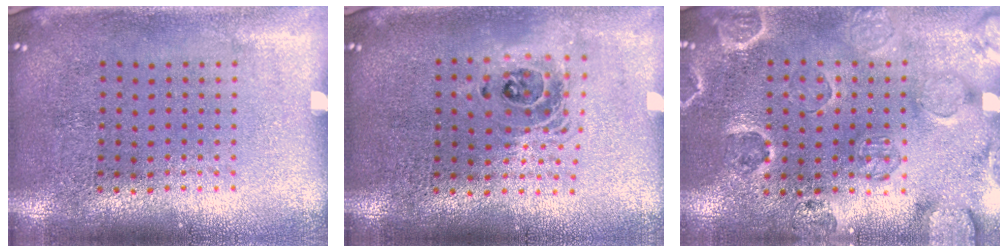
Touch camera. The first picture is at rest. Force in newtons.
{"total": 1.5, "press": 1.2, "slide": 0.9}
{"total": 2.4, "press": 2.1, "slide": 1.1}